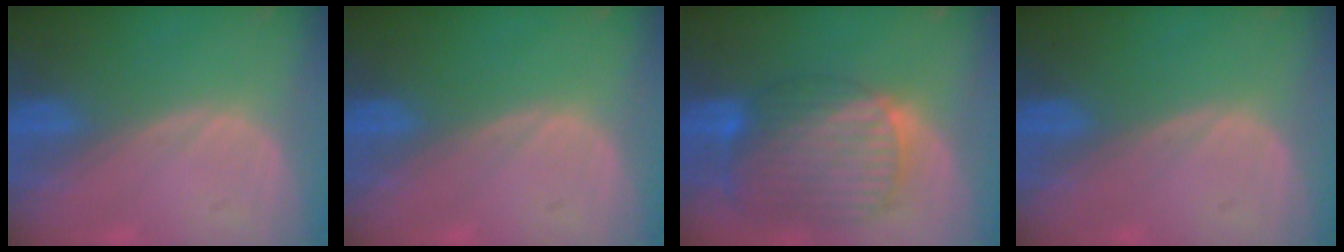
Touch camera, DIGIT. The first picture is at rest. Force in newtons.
{"total": 0.0}
{"total": 10.6, "press": 9.1, "slide": 5.4}
{"total": 0.0}